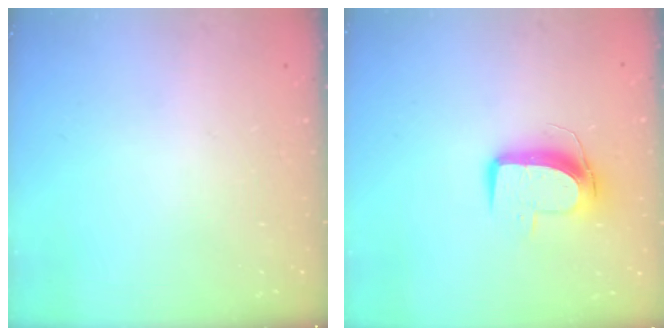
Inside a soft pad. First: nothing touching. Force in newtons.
{"total": 10.0, "press": 9.9, "slide": 0.8}